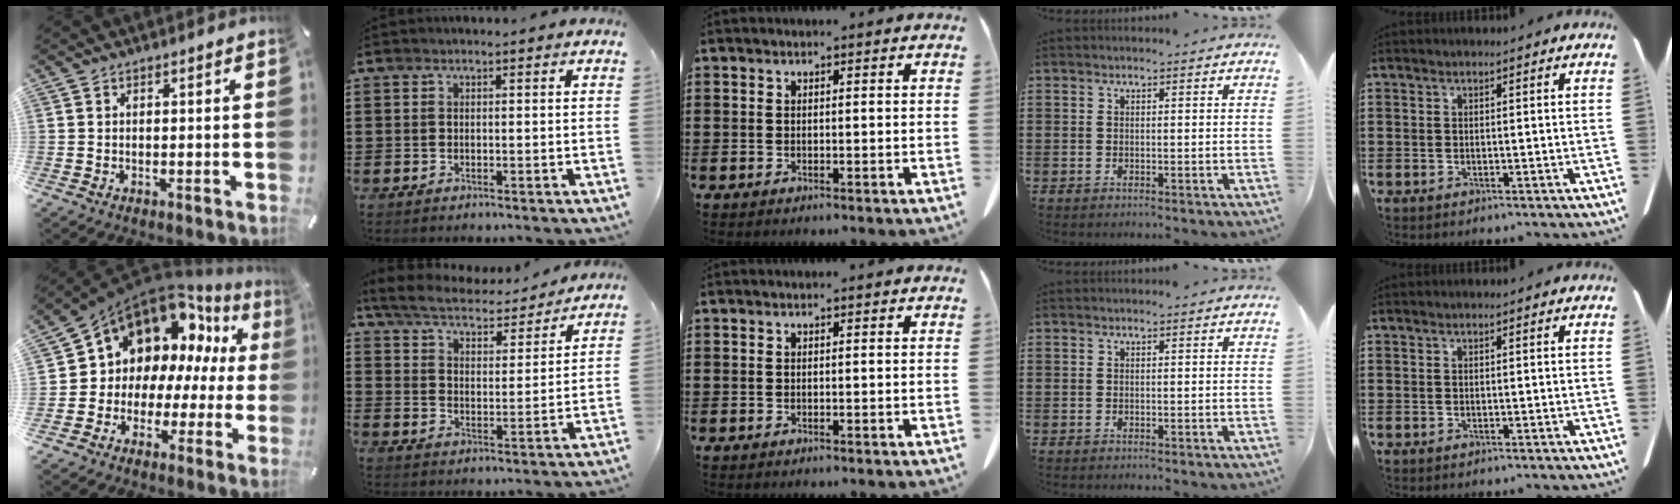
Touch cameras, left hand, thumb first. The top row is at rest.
{"thumb": {"total": 13.5, "force": [7.6, 10.1, 4.7], "torque": [-0.087, -0.081, 0.141]}, "index": {"total": 5.4, "force": [5.1, 0.5, 1.6], "torque": [-0.058, -0.035, 0.083]}}